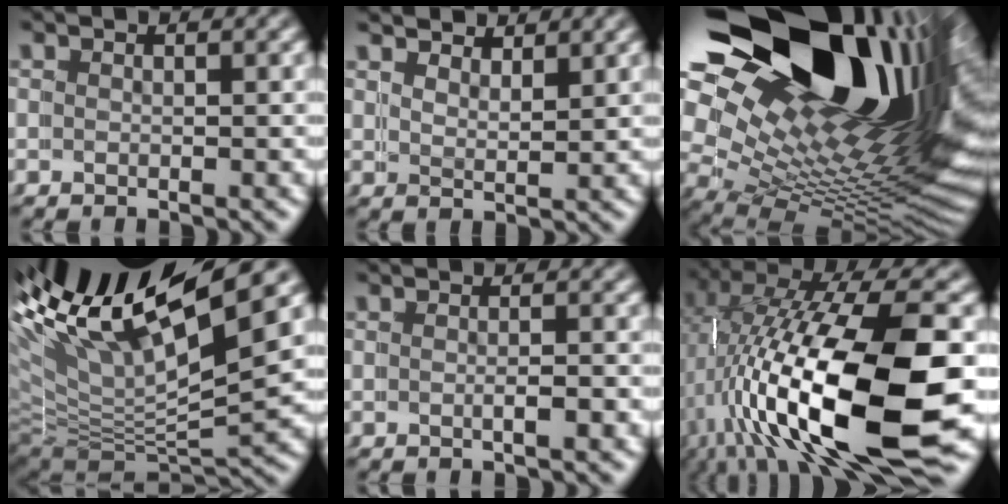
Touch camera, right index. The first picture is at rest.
{"total": 3.1, "force": [3.1, 0.1, -0.5], "torque": [0.000, -0.016, 0.059]}
{"total": 36.3, "force": [2.8, 21.9, 28.8], "torque": [-0.415, -0.028, 0.047]}
{"total": 18.7, "force": [5.3, 12.0, 13.3], "torque": [-0.242, -0.010, 0.080]}
{"total": 0.6, "force": [-0.3, -0.1, 0.6], "torque": [-0.010, -0.001, -0.007]}
{"total": 15.6, "force": [-0.7, 6.6, 14.2], "torque": [-0.271, -0.025, 0.006]}